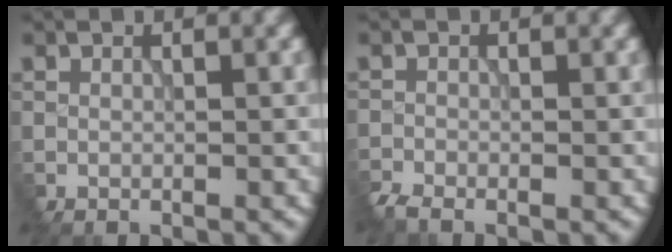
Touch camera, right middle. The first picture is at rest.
{"total": 1.8, "force": [-1.7, 0.4, 0.4], "torque": [-0.012, -0.006, -0.040]}